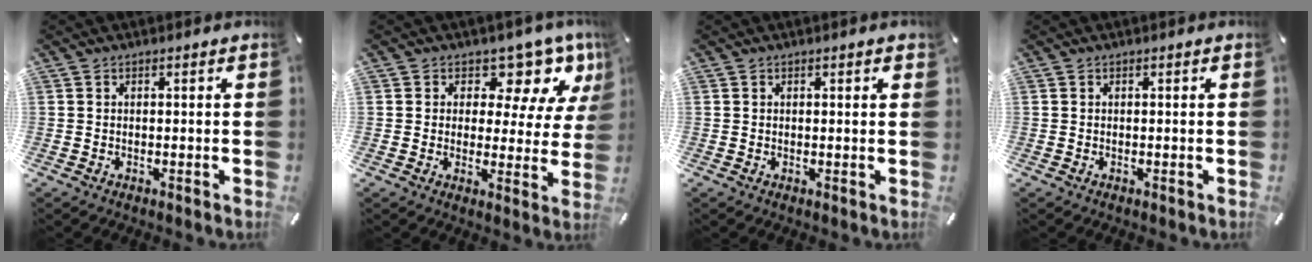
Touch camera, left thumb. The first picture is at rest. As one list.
[{"total": 10.8, "force": [7.2, 6.1, 5.3], "torque": [-0.070, -0.055, 0.125]}, {"total": 0.6, "force": [0.4, 0.2, 0.5], "torque": [-0.008, 0.002, 0.007]}, {"total": 0.0}]